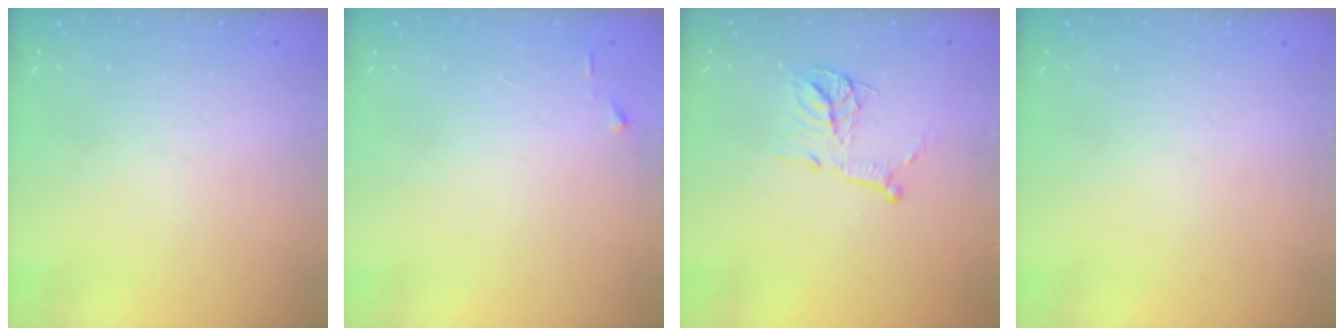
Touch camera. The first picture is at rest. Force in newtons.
{"total": 3.0, "press": 2.9, "slide": 0.4}
{"total": 13.9, "press": 13.9, "slide": 1.2}
{"total": 0.0}